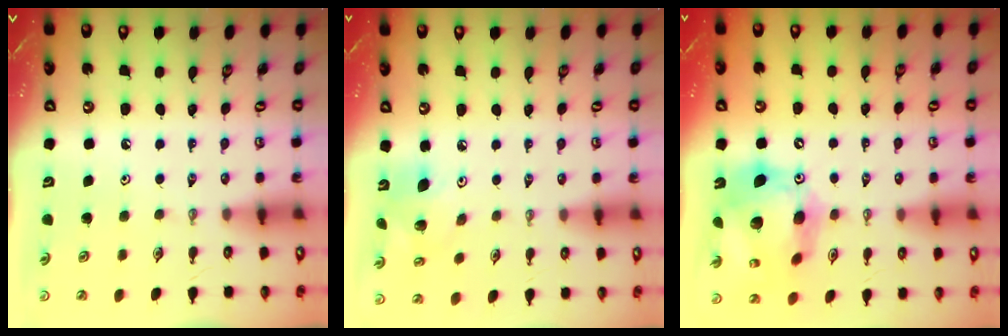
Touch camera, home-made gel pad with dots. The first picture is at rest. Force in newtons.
{"total": 9.8, "press": 9.6, "slide": 1.8}
{"total": 18.7, "press": 18.6, "slide": 2.0}